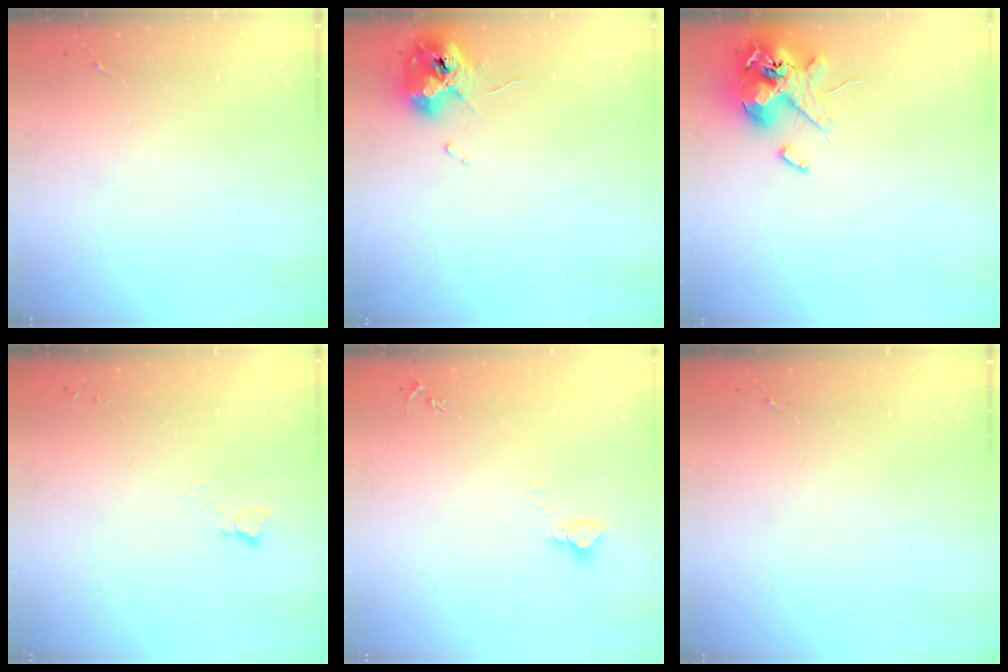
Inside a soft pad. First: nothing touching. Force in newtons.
{"total": 11.0, "press": 11.0, "slide": 1.1}
{"total": 13.4, "press": 13.2, "slide": 2.3}
{"total": 2.8, "press": 2.7, "slide": 0.3}
{"total": 2.7, "press": 2.7, "slide": 0.1}
{"total": 0.0}